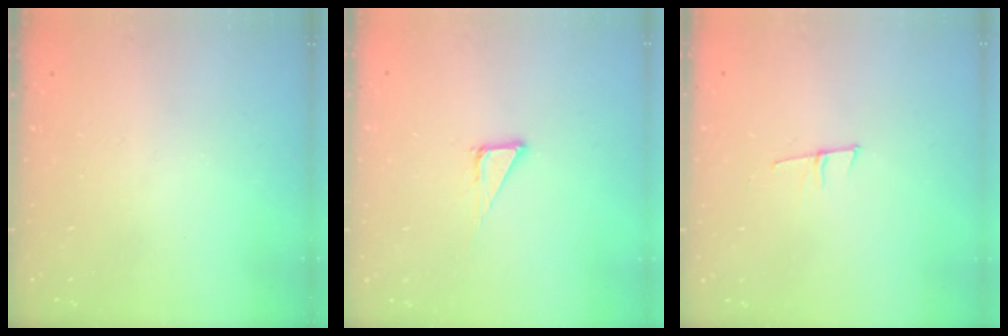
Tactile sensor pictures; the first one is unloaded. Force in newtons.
{"total": 4.7, "press": 4.7, "slide": 0.2}
{"total": 6.3, "press": 5.6, "slide": 2.9}